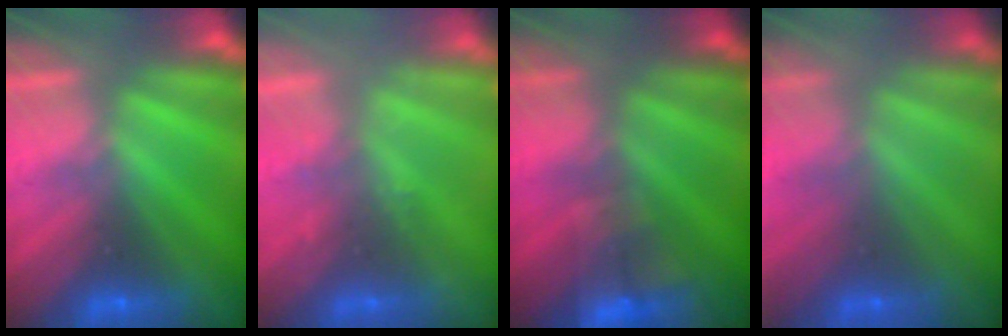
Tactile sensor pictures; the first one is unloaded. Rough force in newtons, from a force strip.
{"total": 2.3}
{"total": 3.5}
{"total": 1.5}